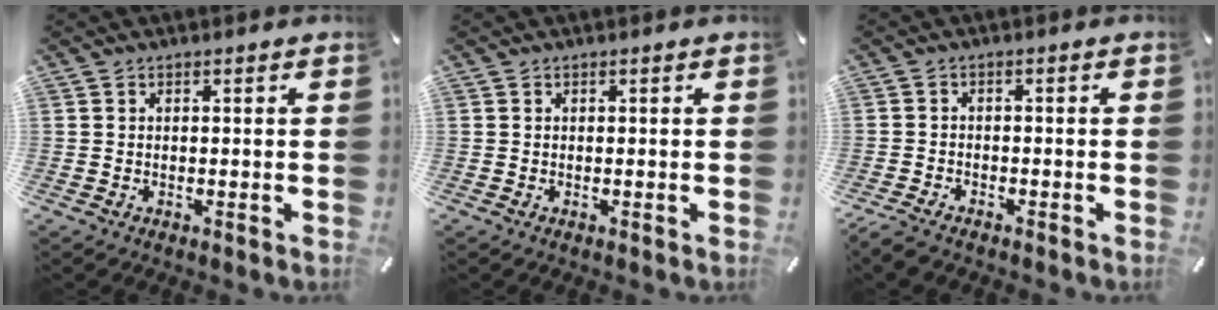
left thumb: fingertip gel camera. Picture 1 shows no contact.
{"total": 0.0}
{"total": 2.7, "force": [-2.4, 0.8, 0.8], "torque": [-0.025, 0.007, -0.050]}